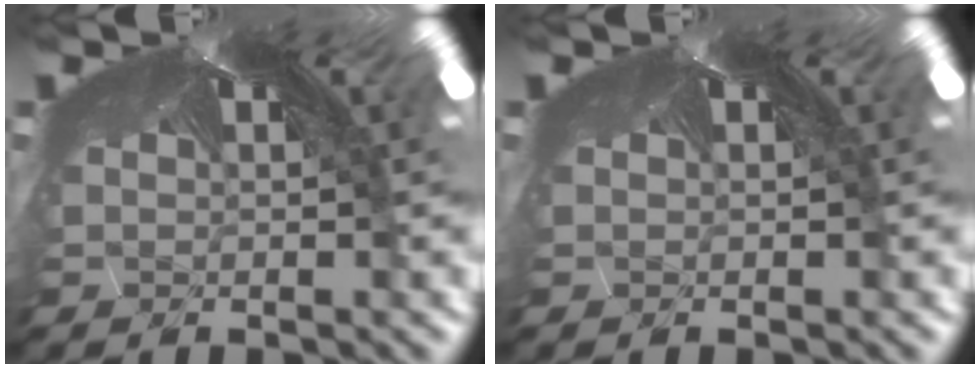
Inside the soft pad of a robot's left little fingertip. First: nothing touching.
{"total": 0.0}